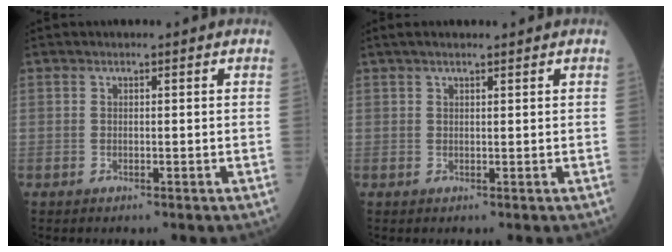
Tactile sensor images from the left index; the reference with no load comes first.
{"total": 2.8, "force": [2.1, 0.4, 1.7], "torque": [-0.029, 0.019, 0.036]}